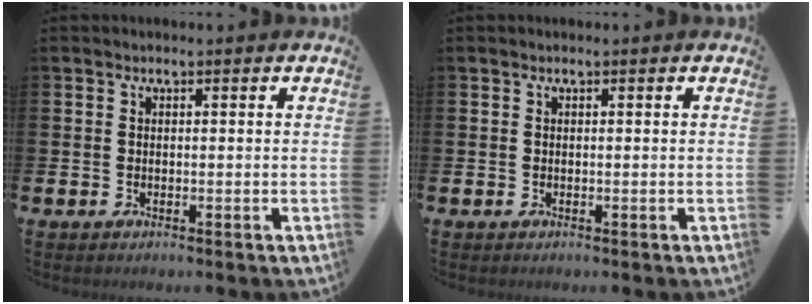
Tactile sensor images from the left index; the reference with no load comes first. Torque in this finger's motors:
{"motor_torque": [0.00, 0.00, 0.00, 0.00]}